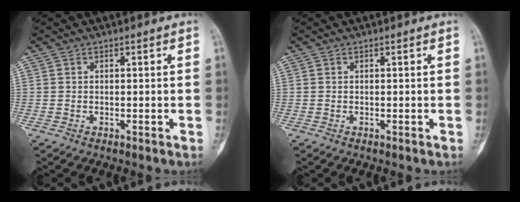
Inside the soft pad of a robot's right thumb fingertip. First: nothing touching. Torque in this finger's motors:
{"motor_torque": [0.15, 0.12, 0.03, -0.04, 0.02]}